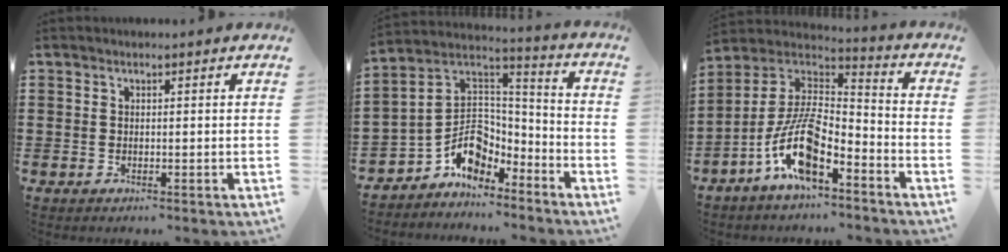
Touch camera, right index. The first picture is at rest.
{"total": 8.4, "force": [-4.0, 6.2, 4.1], "torque": [-0.105, -0.002, -0.080]}
{"total": 12.3, "force": [-6.7, 4.3, 9.4], "torque": [-0.221, -0.007, -0.138]}